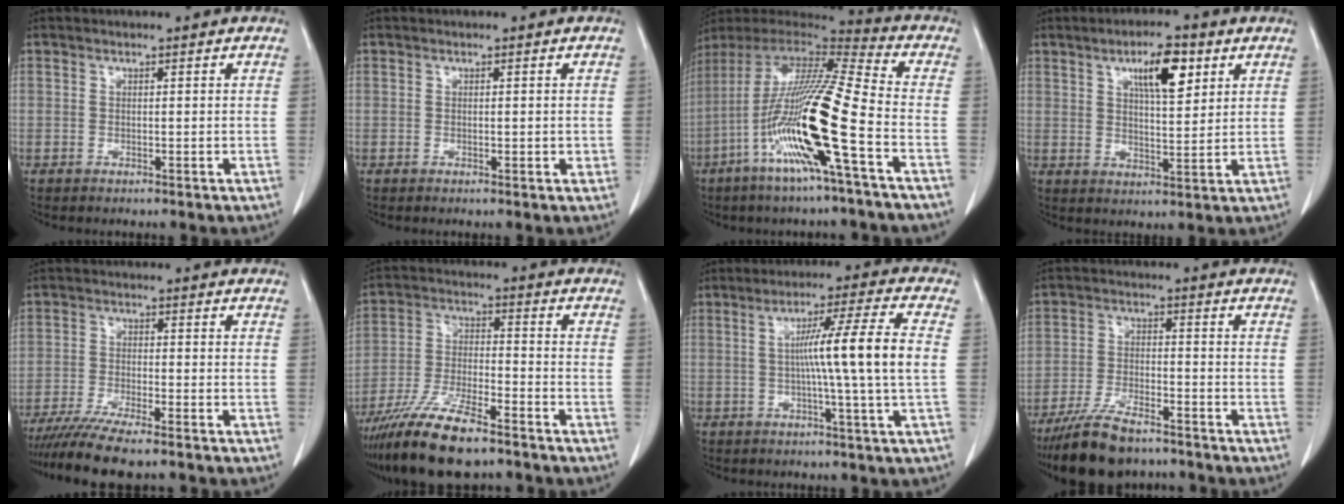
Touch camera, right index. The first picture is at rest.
{"total": 1.1, "force": [-0.2, 0.5, 0.9], "torque": [-0.013, 0.000, -0.001]}
{"total": 19.7, "force": [-6.8, -0.2, 18.5], "torque": [-0.375, -0.023, -0.141]}
{"total": 8.0, "force": [3.8, 2.2, 6.7], "torque": [-0.113, 0.006, 0.064]}
{"total": 9.4, "force": [-8.0, 0.3, 5.0], "torque": [-0.074, -0.022, -0.130]}
{"total": 13.3, "force": [-10.1, 2.4, 8.2], "torque": [-0.159, -0.023, -0.183]}
{"total": 10.9, "force": [0.1, -2.1, 10.7], "torque": [-0.174, 0.004, 0.002]}
{"total": 11.1, "force": [-9.0, 3.0, 5.7], "torque": [-0.106, -0.017, -0.155]}